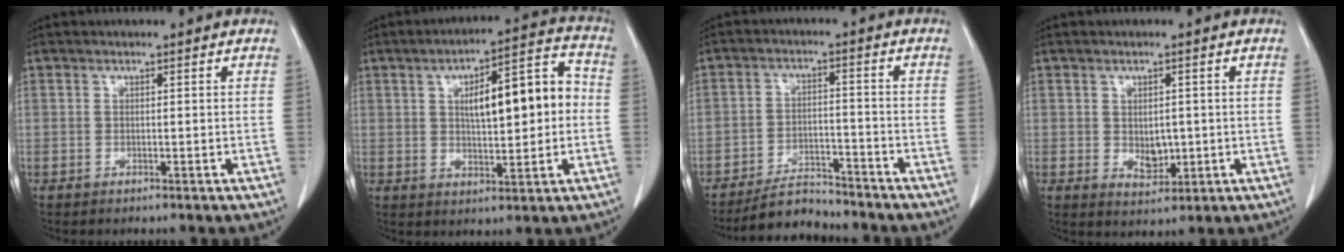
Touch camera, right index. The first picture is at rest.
{"total": 12.3, "force": [1.2, 3.8, 11.7], "torque": [-0.171, 0.035, 0.022]}
{"total": 6.4, "force": [-6.2, 1.3, 0.9], "torque": [-0.016, -0.004, -0.105]}
{"total": 3.7, "force": [-0.1, 2.4, 2.8], "torque": [-0.041, -0.006, 0.010]}